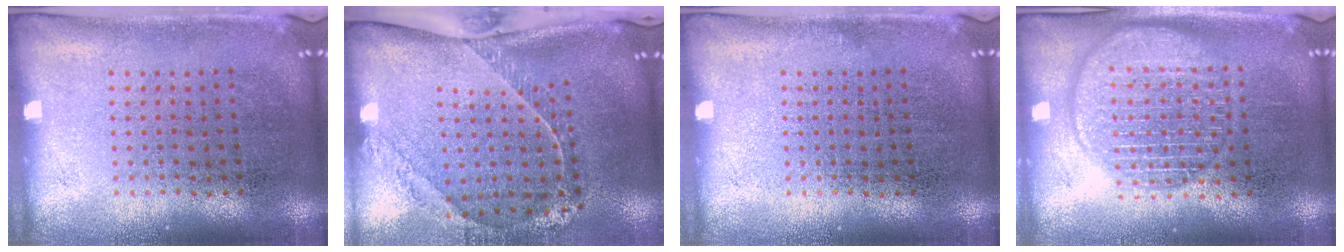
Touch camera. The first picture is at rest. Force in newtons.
{"total": 2.4, "press": 1.7, "slide": 1.8}
{"total": 0.0}
{"total": 2.9, "press": 2.9, "slide": 0.4}